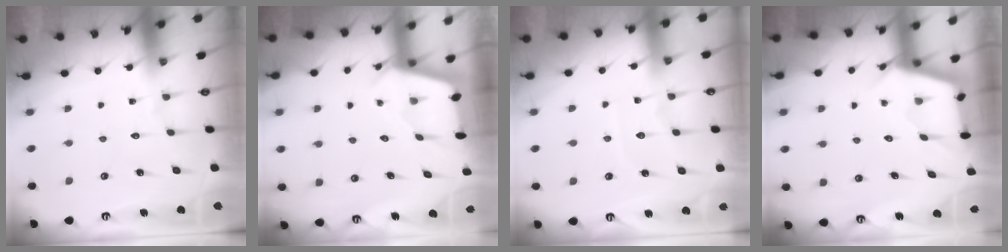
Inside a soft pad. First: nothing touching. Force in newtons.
{"total": 2.5, "press": 2.5, "slide": 0.3}
{"total": 6.3, "press": 6.3, "slide": 0.7}
{"total": 2.6, "press": 2.6, "slide": 0.3}